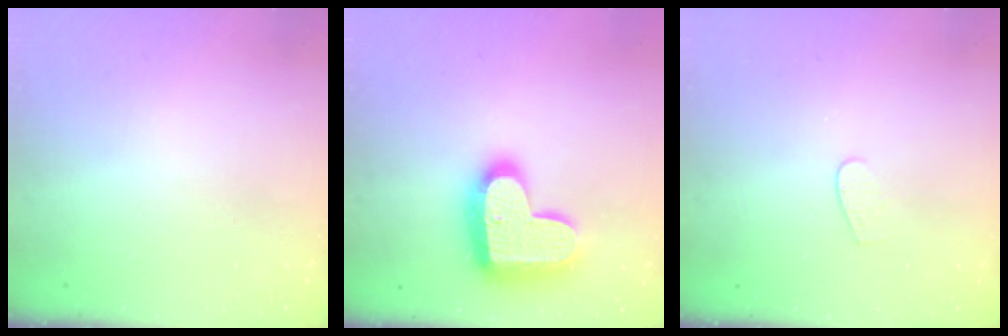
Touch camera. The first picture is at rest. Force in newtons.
{"total": 19.9, "press": 19.9, "slide": 1.3}
{"total": 3.5, "press": 3.5, "slide": 0.3}